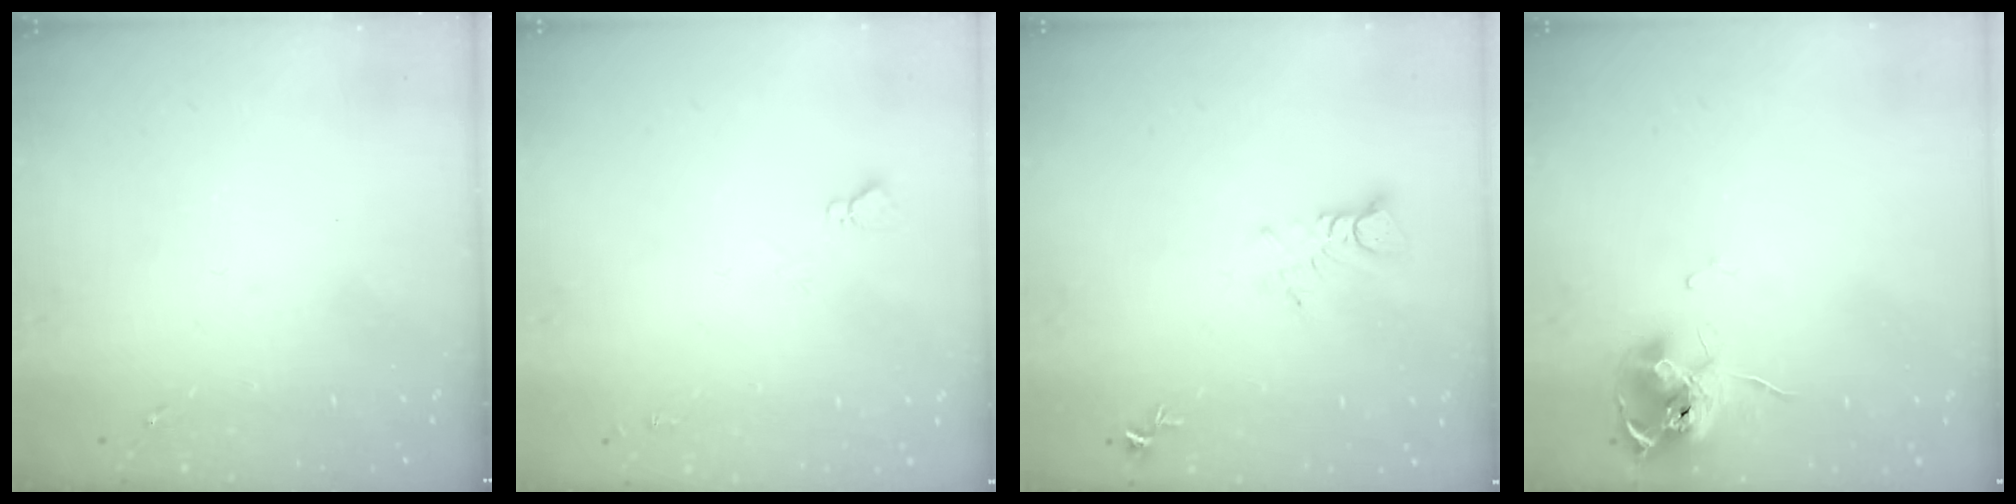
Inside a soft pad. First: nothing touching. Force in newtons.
{"total": 4.4, "press": 4.3, "slide": 0.6}
{"total": 4.2, "press": 4.2, "slide": 0.5}
{"total": 11.9, "press": 11.8, "slide": 1.2}